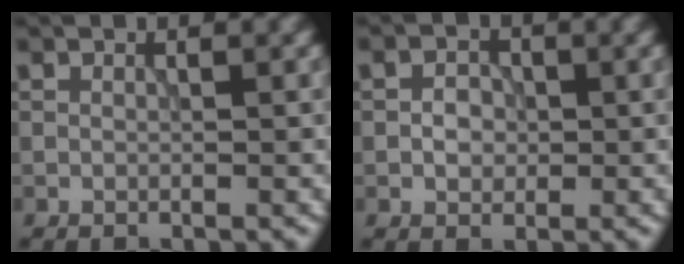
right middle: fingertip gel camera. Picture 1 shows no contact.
{"total": 1.8, "force": [-0.5, 1.4, 0.9], "torque": [-0.015, 0.001, -0.011]}